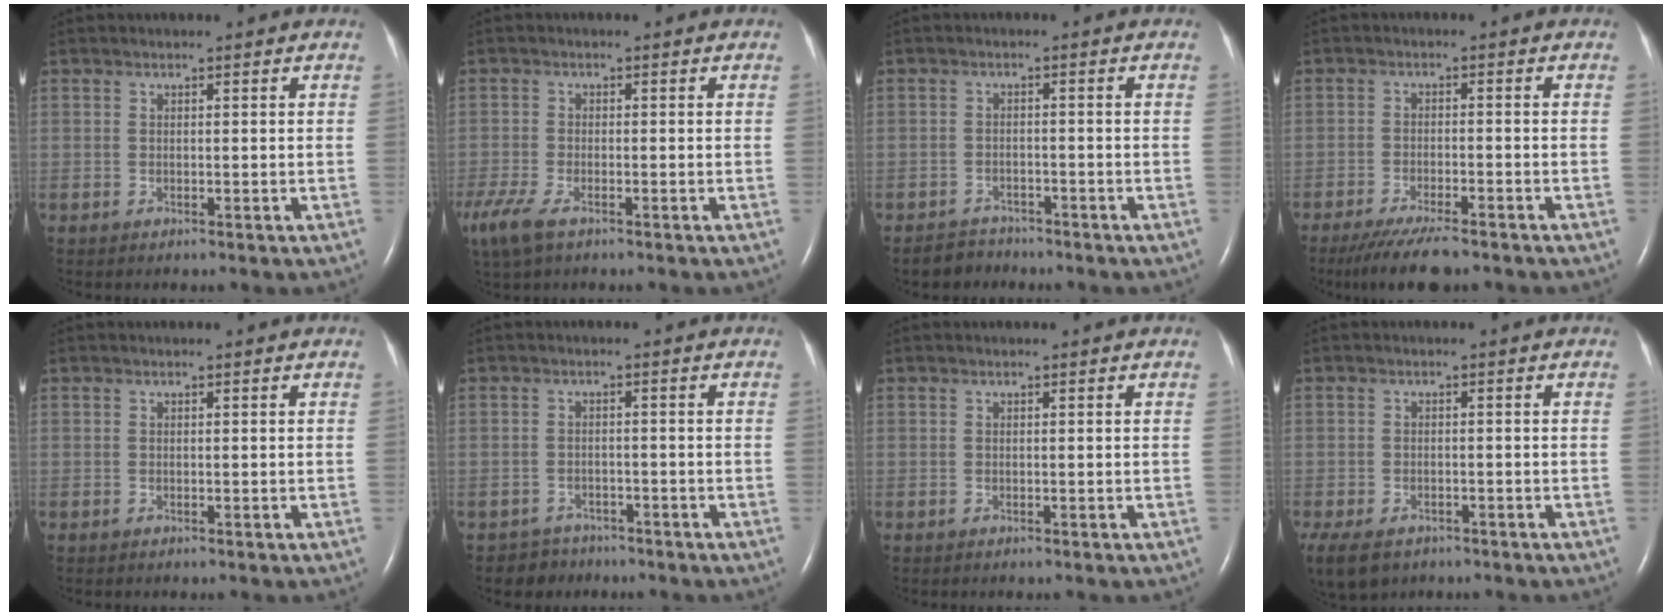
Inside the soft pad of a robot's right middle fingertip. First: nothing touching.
{"total": 8.0, "force": [-5.1, 3.2, 5.3], "torque": [-0.122, -0.022, -0.092]}
{"total": 3.0, "force": [-2.6, 1.3, -0.5], "torque": [0.004, 0.001, -0.044]}
{"total": 8.6, "force": [-7.0, 1.4, 4.8], "torque": [-0.079, -0.020, -0.113]}
{"total": 0.0}
{"total": 3.3, "force": [-2.5, 2.0, -0.8], "torque": [0.010, 0.008, -0.041]}
{"total": 0.0}
{"total": 11.5, "force": [-6.9, 7.5, 5.4], "torque": [-0.146, -0.019, -0.095]}